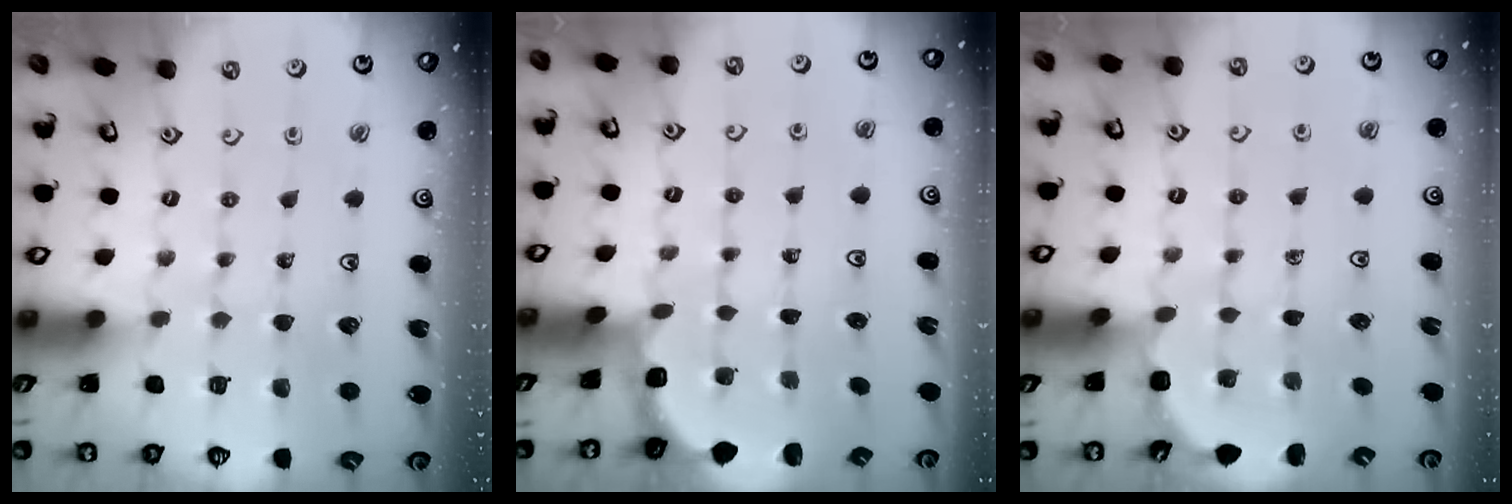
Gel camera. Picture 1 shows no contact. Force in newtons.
{"total": 1.9, "press": 1.7, "slide": 0.7}
{"total": 2.8, "press": 1.8, "slide": 2.1}